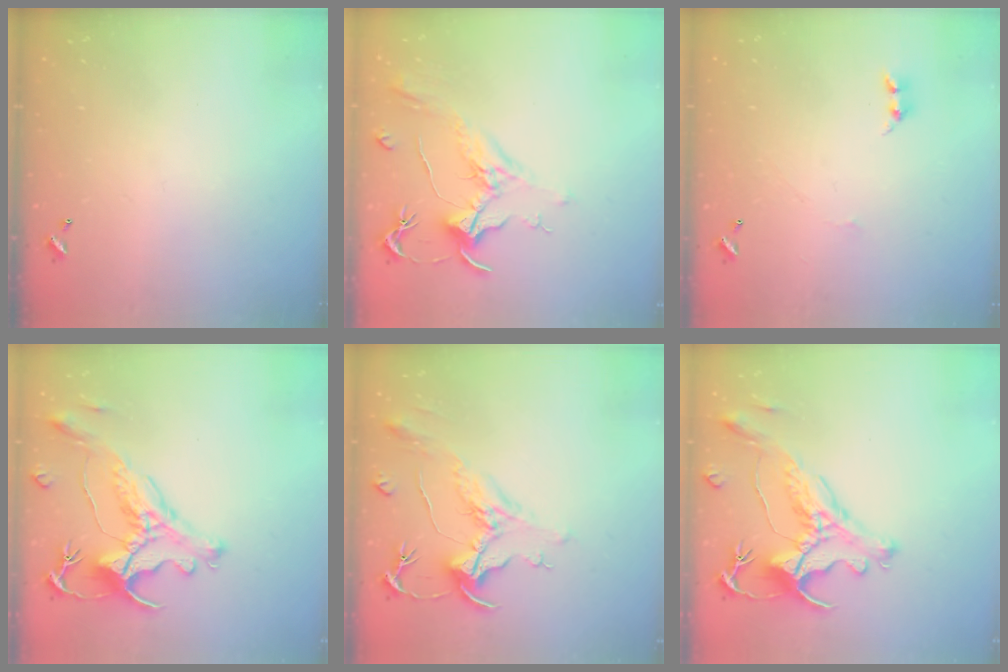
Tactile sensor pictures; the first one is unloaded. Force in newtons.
{"total": 2.1, "press": 2.0, "slide": 0.8}
{"total": 0.9, "press": 0.8, "slide": 0.4}
{"total": 1.9, "press": 1.4, "slide": 1.2}
{"total": 2.1, "press": 1.6, "slide": 1.3}
{"total": 1.9, "press": 1.4, "slide": 1.2}